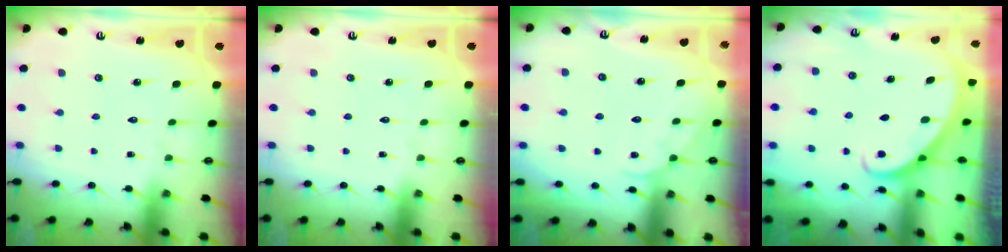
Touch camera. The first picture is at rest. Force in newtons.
{"total": 0.0}
{"total": 3.5, "press": 3.5, "slide": 0.3}
{"total": 2.8, "press": 2.8, "slide": 0.2}